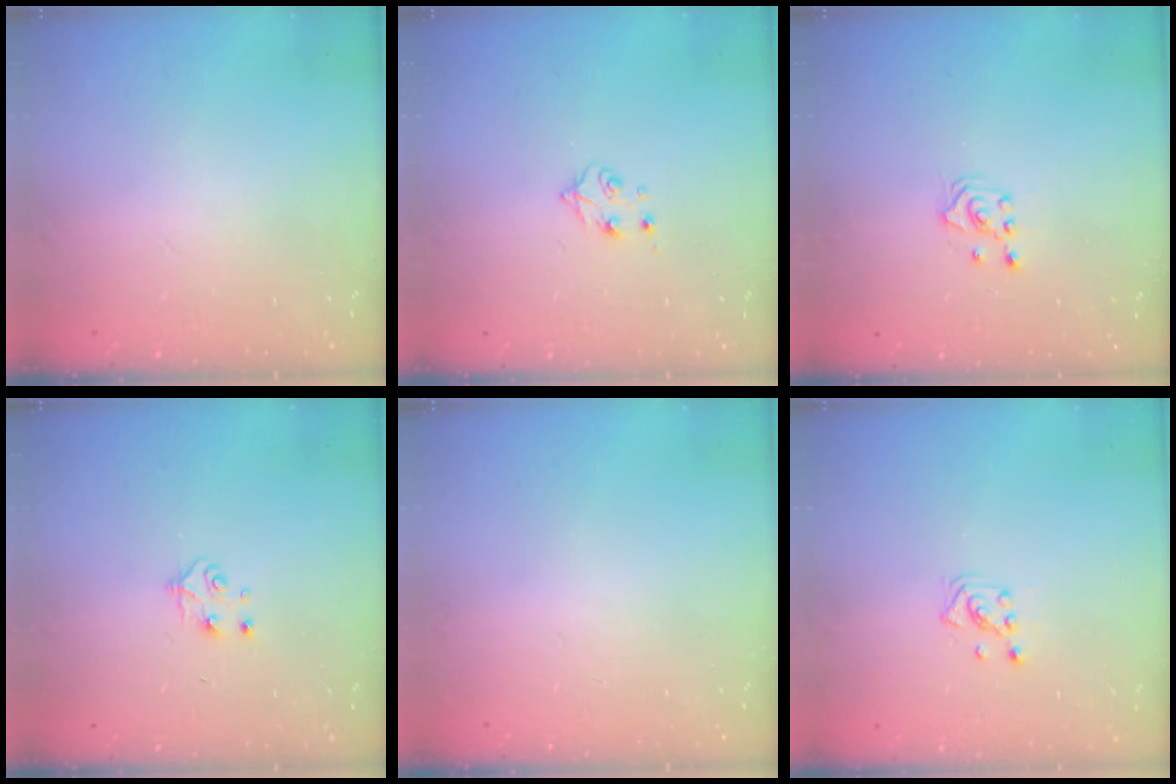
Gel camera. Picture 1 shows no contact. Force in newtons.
{"total": 4.3, "press": 4.3, "slide": 0.6}
{"total": 1.8, "press": 1.8, "slide": 0.2}
{"total": 5.5, "press": 5.5, "slide": 0.6}
{"total": 0.0}
{"total": 2.1, "press": 2.0, "slide": 0.8}